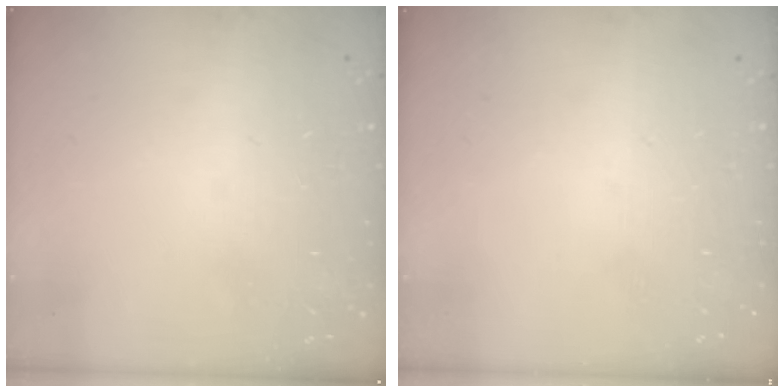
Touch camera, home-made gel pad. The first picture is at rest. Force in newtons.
{"total": 0.0}